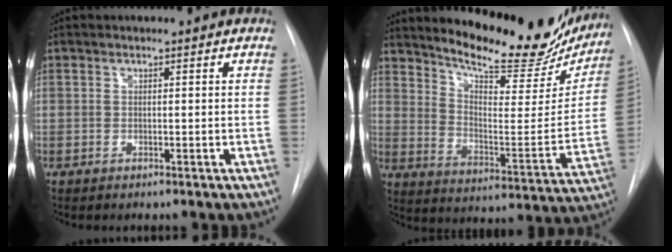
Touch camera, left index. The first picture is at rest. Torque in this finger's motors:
{"motor_torque": [0.88, -1.26, 0.40, 0.07]}